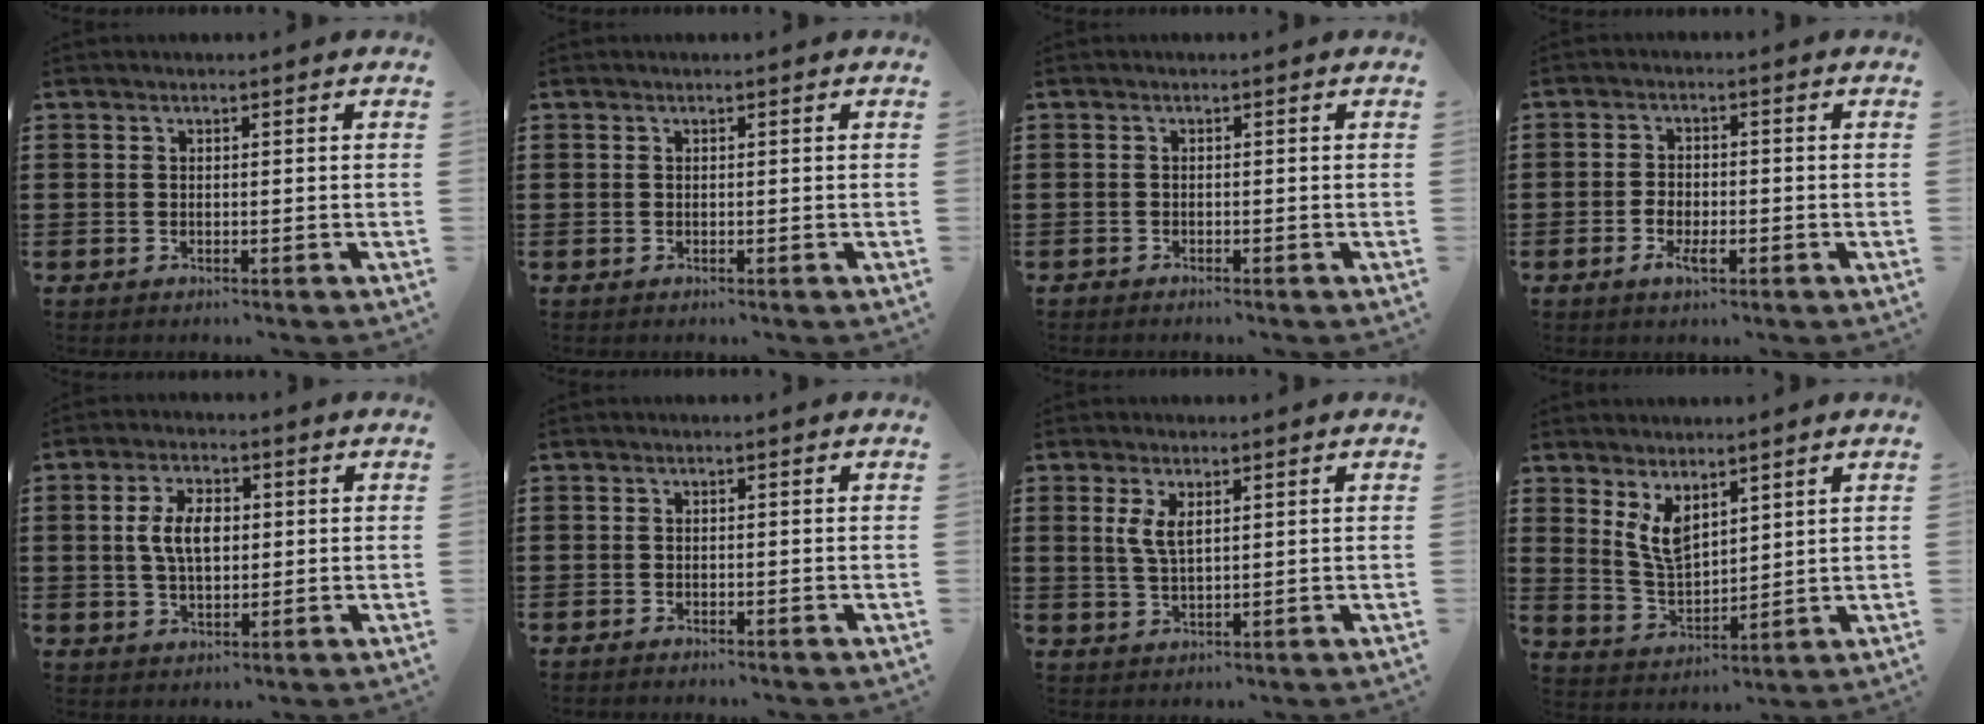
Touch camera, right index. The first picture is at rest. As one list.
[{"total": 0.0}, {"total": 0.8, "force": [-0.8, 0.2, -0.1], "torque": [-0.001, 0.002, -0.018]}, {"total": 2.8, "force": [-1.1, 1.4, 2.2], "torque": [-0.050, 0.000, -0.022]}, {"total": 6.1, "force": [0.6, 3.3, 5.1], "torque": [-0.104, 0.007, 0.004]}, {"total": 0.6, "force": [-0.6, 0.1, 0.0], "torque": [-0.002, -0.001, -0.012]}, {"total": 3.6, "force": [1.3, 1.4, 3.1], "torque": [-0.065, 0.005, 0.021]}, {"total": 5.8, "force": [3.5, 2.9, 3.7], "torque": [-0.092, -0.009, 0.063]}]